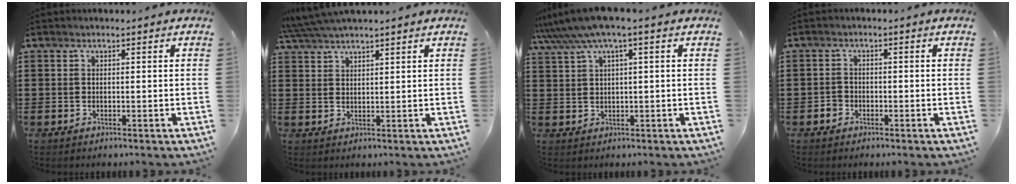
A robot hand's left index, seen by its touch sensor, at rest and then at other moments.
{"total": 3.6, "force": [3.3, 0.0, 1.4], "torque": [-0.037, -0.003, 0.061]}
{"total": 5.0, "force": [2.6, 0.0, 4.3], "torque": [-0.093, -0.008, 0.044]}
{"total": 1.5, "force": [-0.9, 1.2, 0.2], "torque": [-0.010, 0.001, -0.021]}